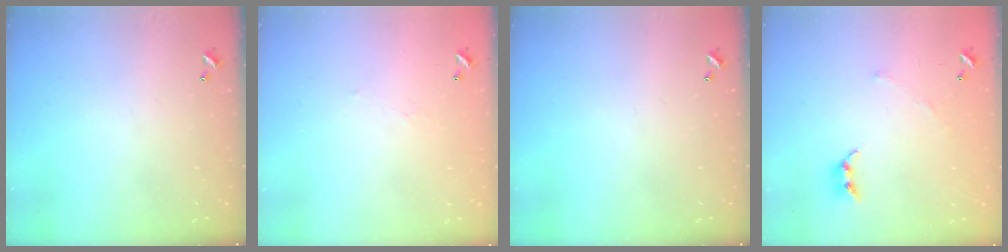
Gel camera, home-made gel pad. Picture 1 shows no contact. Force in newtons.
{"total": 6.1, "press": 6.1, "slide": 0.6}
{"total": 0.0}
{"total": 3.9, "press": 3.8, "slide": 0.8}